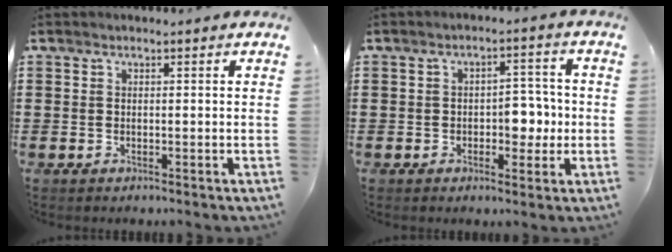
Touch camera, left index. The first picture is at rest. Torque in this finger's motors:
{"motor_torque": [0.20, 0.31, 0.32, 0.03]}